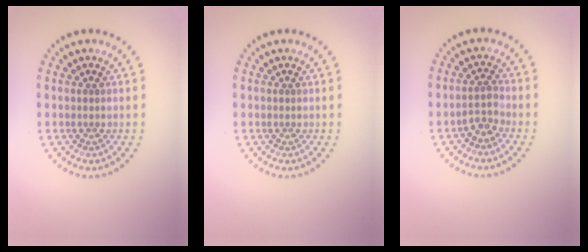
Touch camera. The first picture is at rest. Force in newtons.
{"total": 0.0}
{"total": 1.3, "press": 1.1, "slide": 0.7}